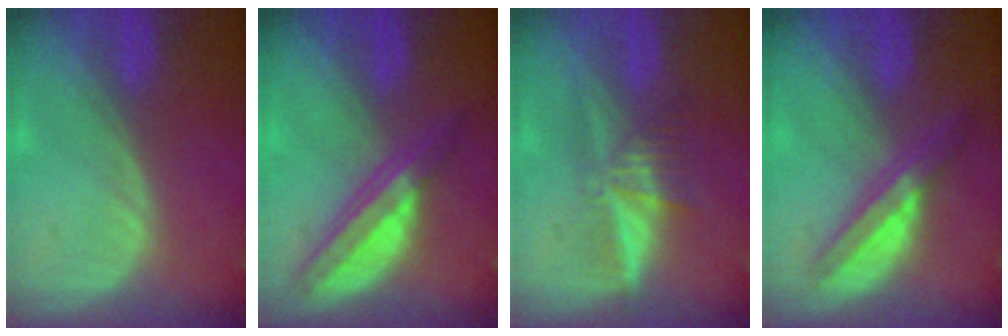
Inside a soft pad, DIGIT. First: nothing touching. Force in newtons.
{"total": 6.8, "press": 5.8, "slide": 3.4}
{"total": 5.3, "press": 5.2, "slide": 1.2}
{"total": 5.7, "press": 5.3, "slide": 1.9}